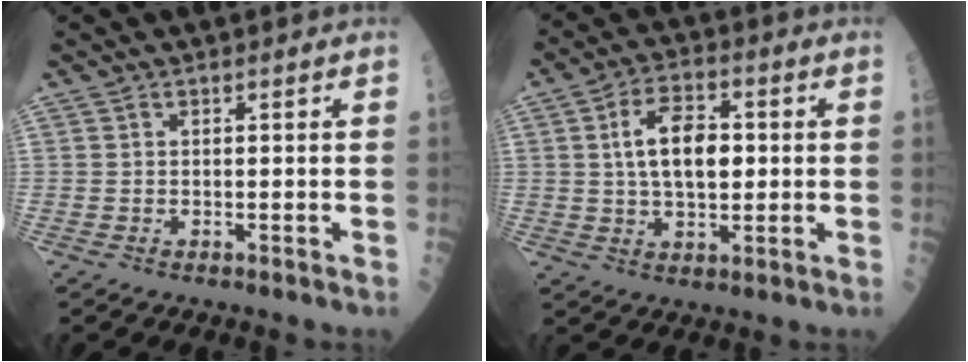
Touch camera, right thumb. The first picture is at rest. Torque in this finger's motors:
{"motor_torque": [-0.22, 0.51, 0.32, -0.31, 0.22]}